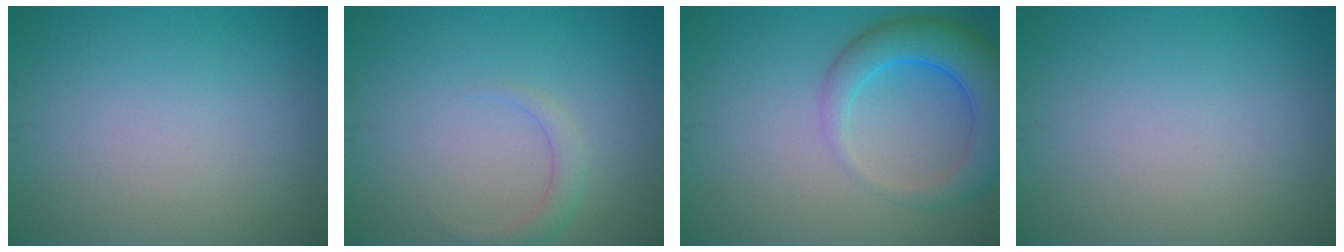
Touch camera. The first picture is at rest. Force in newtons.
{"total": 1.6, "press": 1.6, "slide": 0.1}
{"total": 6.1, "press": 6.0, "slide": 0.3}
{"total": 0.0}